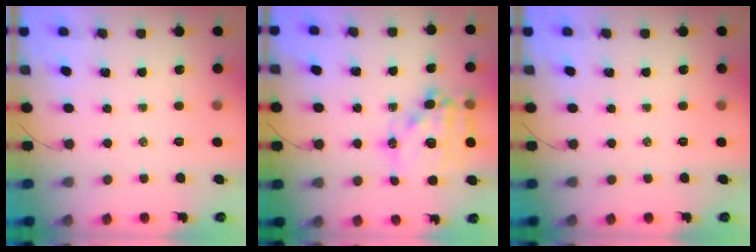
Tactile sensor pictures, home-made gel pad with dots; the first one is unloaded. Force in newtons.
{"total": 15.9, "press": 15.5, "slide": 3.5}
{"total": 0.0}